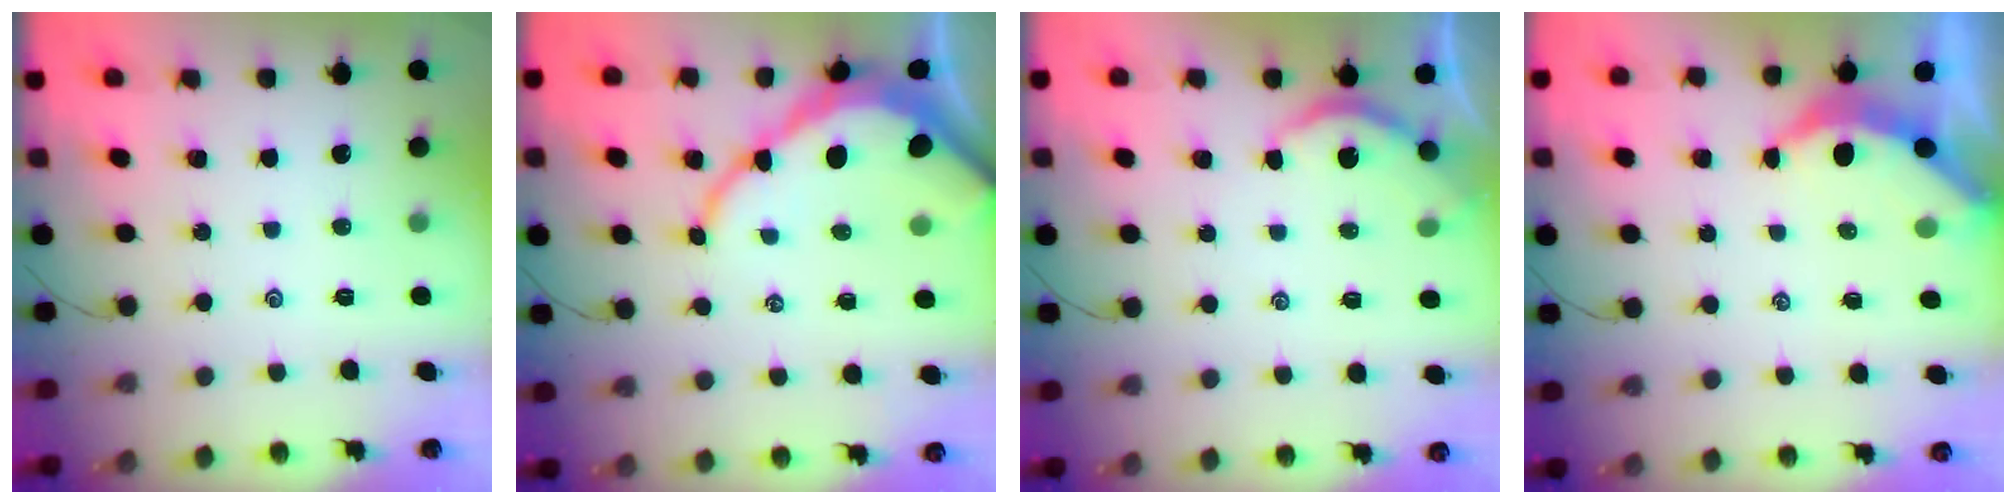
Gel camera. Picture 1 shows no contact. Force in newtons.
{"total": 12.0, "press": 11.9, "slide": 1.3}
{"total": 4.3, "press": 4.3, "slide": 0.3}
{"total": 4.0, "press": 4.0, "slide": 0.5}